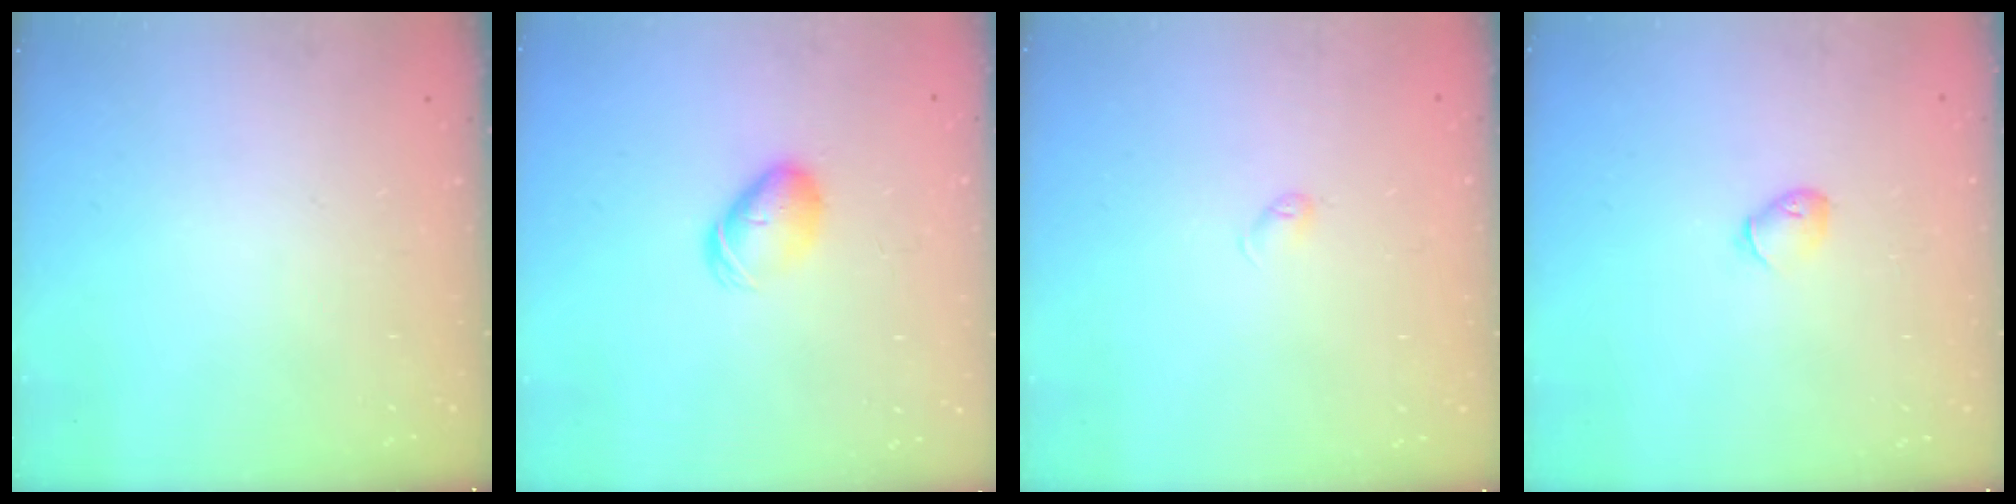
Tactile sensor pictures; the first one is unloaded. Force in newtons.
{"total": 7.5, "press": 7.4, "slide": 0.7}
{"total": 3.2, "press": 3.1, "slide": 0.6}
{"total": 4.7, "press": 4.6, "slide": 1.0}